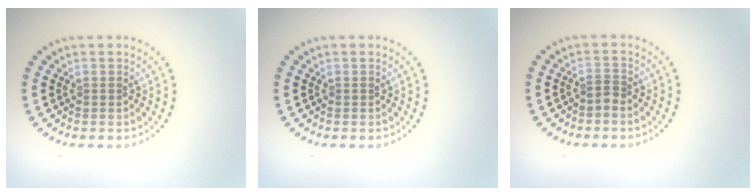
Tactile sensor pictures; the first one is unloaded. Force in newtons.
{"total": 0.0}
{"total": 0.8, "press": 0.5, "slide": 0.7}